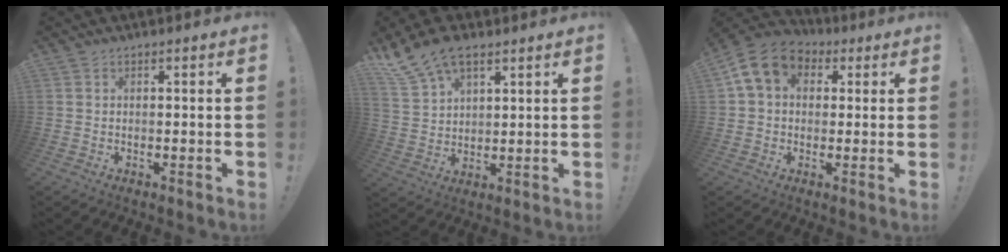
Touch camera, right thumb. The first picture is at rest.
{"total": 10.9, "force": [7.4, 5.5, 5.8], "torque": [-0.115, -0.031, 0.146]}
{"total": 11.9, "force": [3.7, 9.0, 6.9], "torque": [-0.105, 0.001, 0.078]}